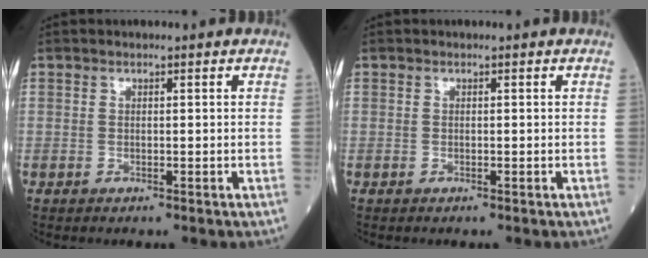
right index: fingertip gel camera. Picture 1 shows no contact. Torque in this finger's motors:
{"motor_torque": [0.00, 0.00, 0.00, 0.00]}